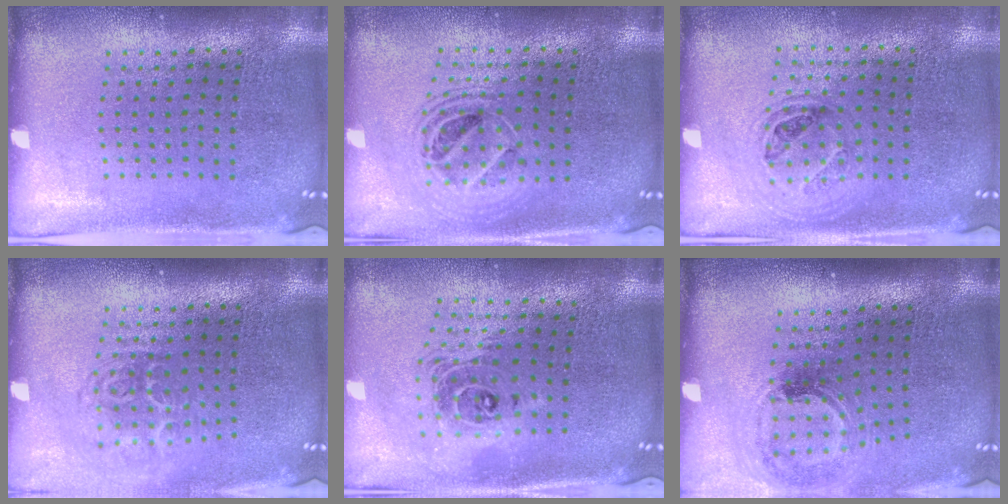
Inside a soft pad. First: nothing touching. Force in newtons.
{"total": 1.7, "press": 1.5, "slide": 0.8}
{"total": 0.9, "press": 0.9, "slide": 0.2}
{"total": 1.7, "press": 1.1, "slide": 1.2}
{"total": 2.0, "press": 1.5, "slide": 1.3}
{"total": 1.2, "press": 1.0, "slide": 0.6}